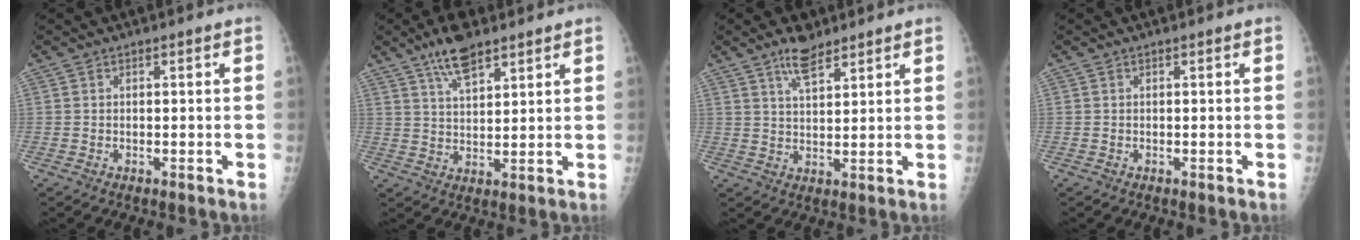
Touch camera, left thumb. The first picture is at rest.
{"total": 8.2, "force": [5.6, 2.9, 5.2], "torque": [-0.079, -0.024, 0.102]}
{"total": 5.6, "force": [4.2, 2.0, 3.2], "torque": [-0.045, -0.025, 0.077]}
{"total": 0.0}